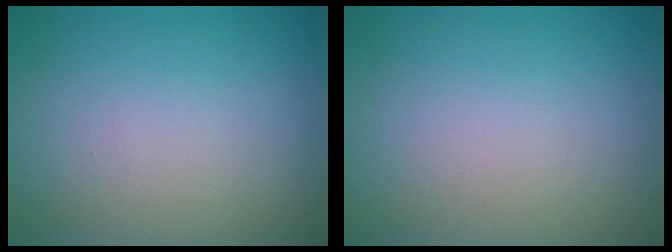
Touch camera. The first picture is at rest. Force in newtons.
{"total": 0.0}